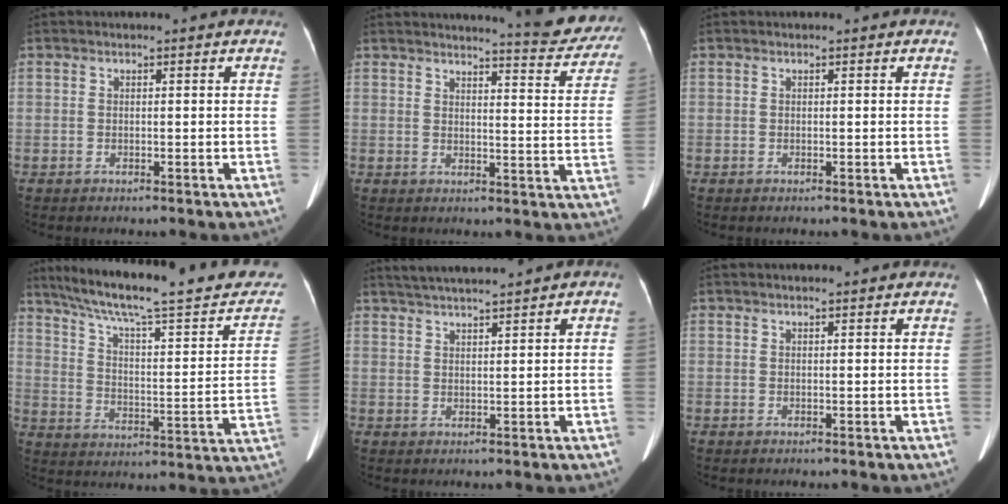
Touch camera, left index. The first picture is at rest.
{"total": 11.0, "force": [10.6, 0.7, 2.8], "torque": [-0.024, -0.043, 0.109]}
{"total": 0.0}
{"total": 27.3, "force": [22.7, 3.5, 14.8], "torque": [-0.227, -0.017, 0.303]}
{"total": 5.2, "force": [4.5, -0.3, 2.6], "torque": [-0.050, 0.023, 0.084]}
{"total": 1.4, "force": [1.2, 0.0, 0.7], "torque": [-0.009, 0.016, 0.021]}